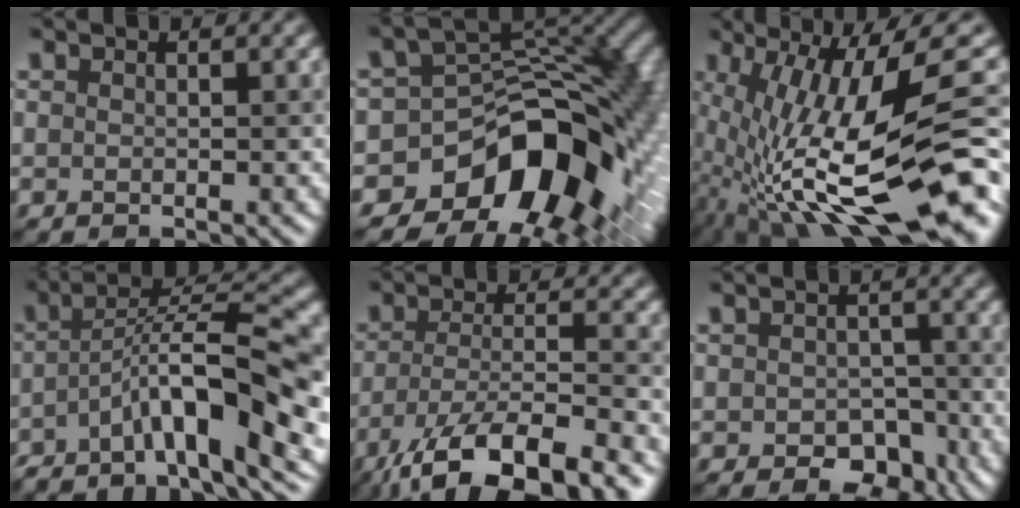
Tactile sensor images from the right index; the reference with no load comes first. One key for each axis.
{"total": 12.3, "fx": -5.2, "fy": 8.3, "fz": 7.5, "tx": -0.091, "ty": 0.005, "tz": -0.093}
{"total": 17.3, "fx": -2.4, "fy": 5.4, "fz": 16.2, "tx": -0.287, "ty": -0.007, "tz": -0.028}
{"total": 11.7, "fx": -4.6, "fy": 3.2, "fz": 10.3, "tx": -0.155, "ty": 0.008, "tz": -0.083}
{"total": 11.2, "fx": -7.2, "fy": 3.8, "fz": 7.7, "tx": -0.145, "ty": -0.010, "tz": -0.128}
{"total": 3.9, "fx": -1.6, "fy": 2.7, "fz": 2.4, "tx": -0.027, "ty": -0.009, "tz": -0.025}